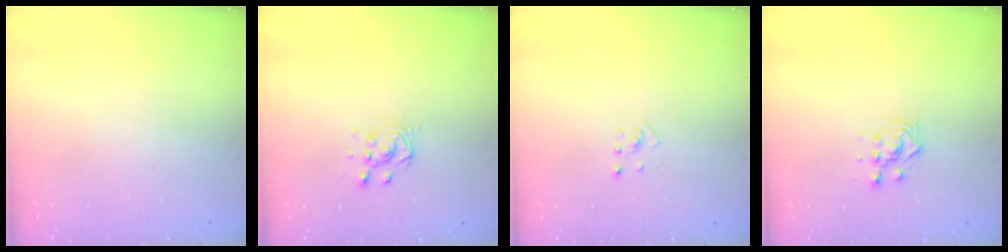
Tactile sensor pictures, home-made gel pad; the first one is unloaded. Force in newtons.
{"total": 4.0, "press": 4.0, "slide": 0.2}
{"total": 2.5, "press": 2.4, "slide": 0.5}
{"total": 3.7, "press": 3.7, "slide": 0.2}